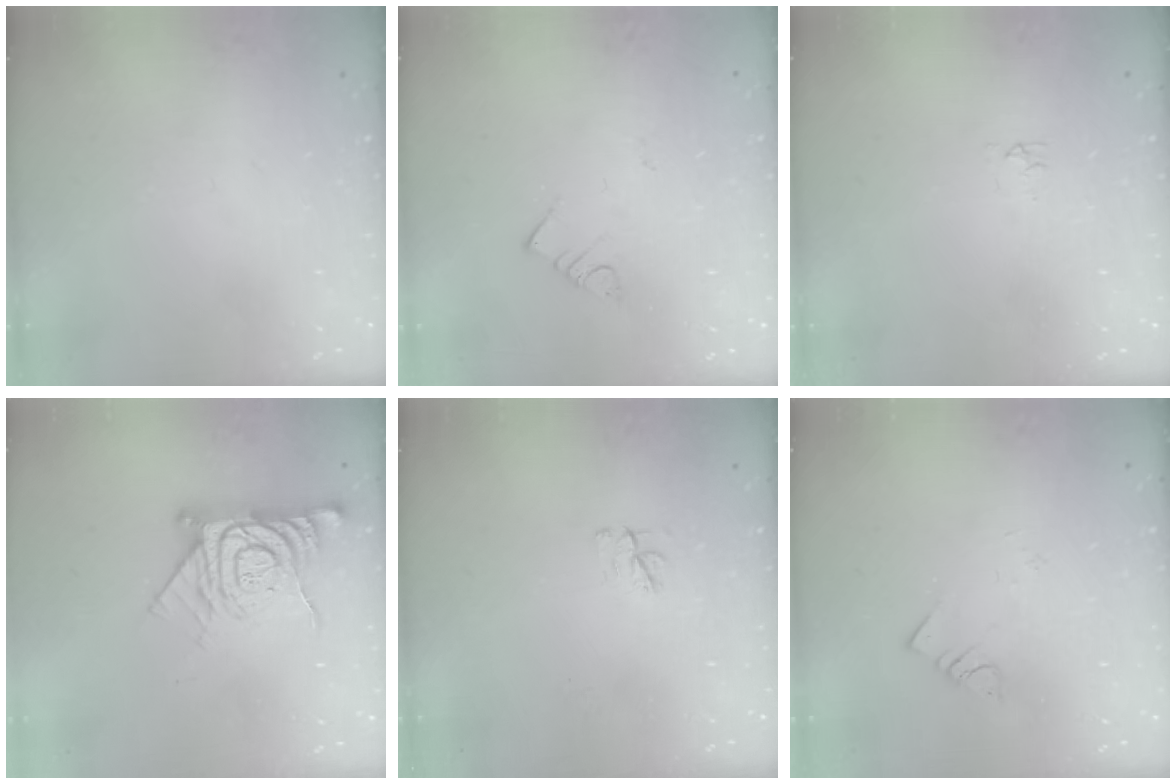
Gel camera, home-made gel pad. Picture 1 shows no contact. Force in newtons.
{"total": 3.0, "press": 3.0, "slide": 0.2}
{"total": 2.9, "press": 2.9, "slide": 0.5}
{"total": 13.0, "press": 13.0, "slide": 1.0}
{"total": 3.9, "press": 3.9, "slide": 0.2}
{"total": 1.9, "press": 1.9, "slide": 0.1}